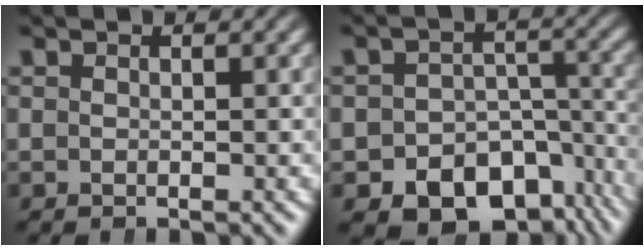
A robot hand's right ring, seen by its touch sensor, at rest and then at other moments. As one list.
[{"total": 12.4, "force": [-7.7, 8.4, 4.8], "torque": [-0.068, -0.035, -0.109]}]